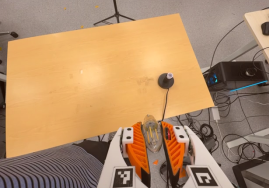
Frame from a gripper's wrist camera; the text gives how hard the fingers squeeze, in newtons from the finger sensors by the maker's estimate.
{"total": 20.3, "left": 23.7, "right": 17.0}